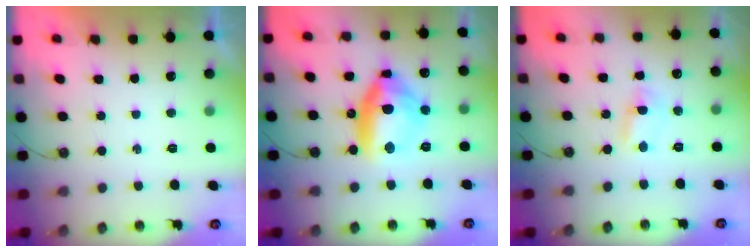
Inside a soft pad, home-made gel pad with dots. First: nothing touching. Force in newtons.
{"total": 13.5, "press": 13.4, "slide": 1.6}
{"total": 1.8, "press": 1.8, "slide": 0.2}